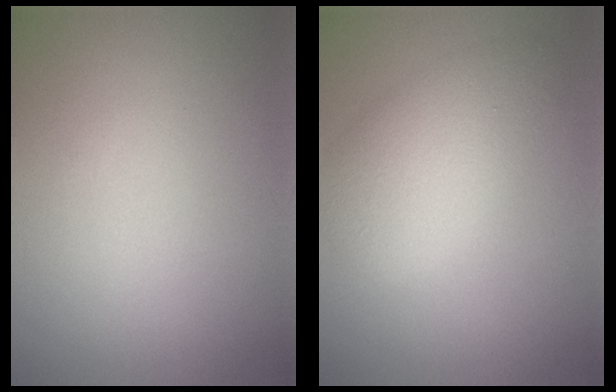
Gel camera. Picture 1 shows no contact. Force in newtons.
{"total": 4.8, "press": 4.8, "slide": 0.1}